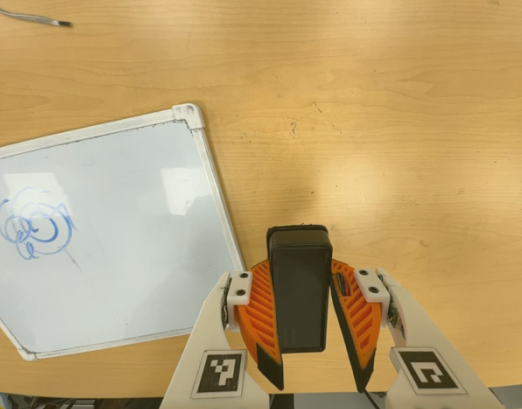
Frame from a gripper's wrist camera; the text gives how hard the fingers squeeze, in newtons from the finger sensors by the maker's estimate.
{"total": 8.7, "left": 7.8, "right": 9.6}